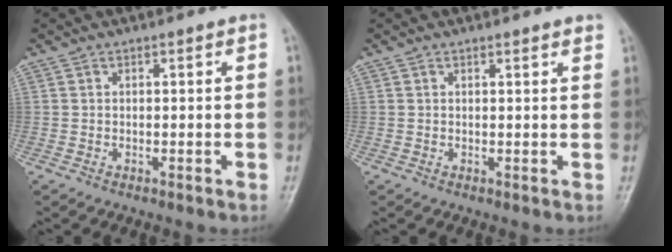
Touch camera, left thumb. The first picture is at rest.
{"total": 2.1, "force": [1.8, 0.4, 1.0], "torque": [-0.005, -0.002, 0.019]}